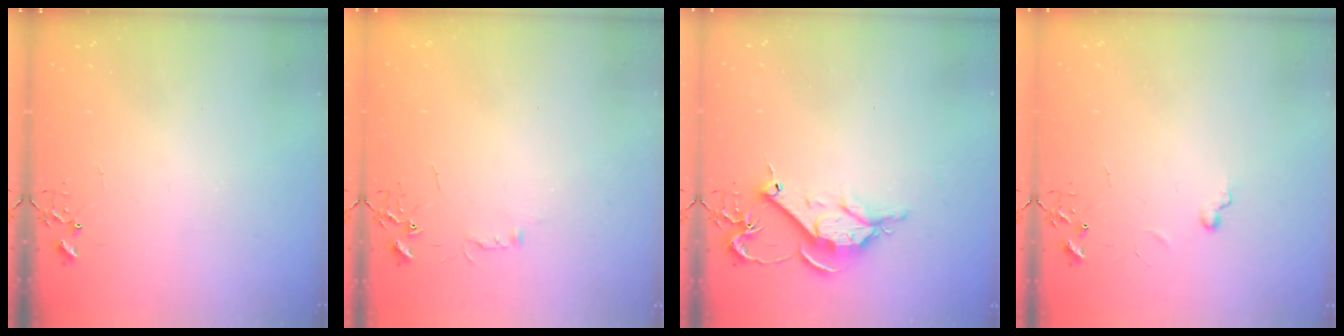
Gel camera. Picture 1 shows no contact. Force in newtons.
{"total": 3.8, "press": 3.8, "slide": 0.5}
{"total": 9.9, "press": 9.8, "slide": 0.8}
{"total": 5.2, "press": 5.2, "slide": 0.5}